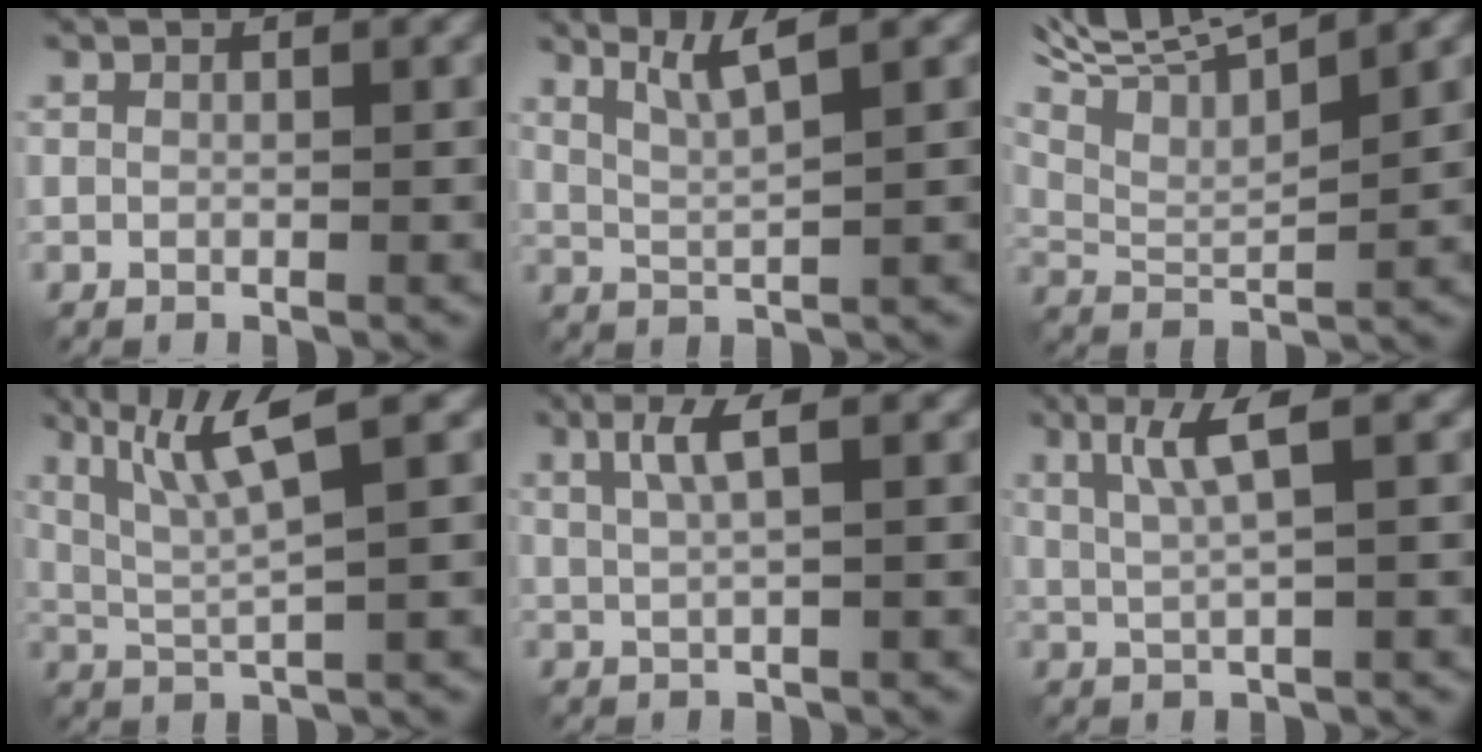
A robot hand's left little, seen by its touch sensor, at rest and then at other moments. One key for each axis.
{"total": 3.3, "fx": 1.7, "fy": 0.4, "fz": 2.8, "tx": -0.050, "ty": 0.002, "tz": 0.040}
{"total": 8.8, "fx": 5.7, "fy": 2.4, "fz": 6.1, "tx": -0.128, "ty": 0.018, "tz": 0.097}
{"total": 6.1, "fx": 2.5, "fy": 1.1, "fz": 5.5, "tx": -0.110, "ty": 0.009, "tz": 0.057}
{"total": 2.7, "fx": 0.5, "fy": 0.5, "fz": 2.6, "tx": -0.055, "ty": 0.000, "tz": 0.014}
{"total": 3.6, "fx": 0.8, "fy": 0.4, "fz": 3.4, "tx": -0.074, "ty": -0.003, "tz": 0.021}